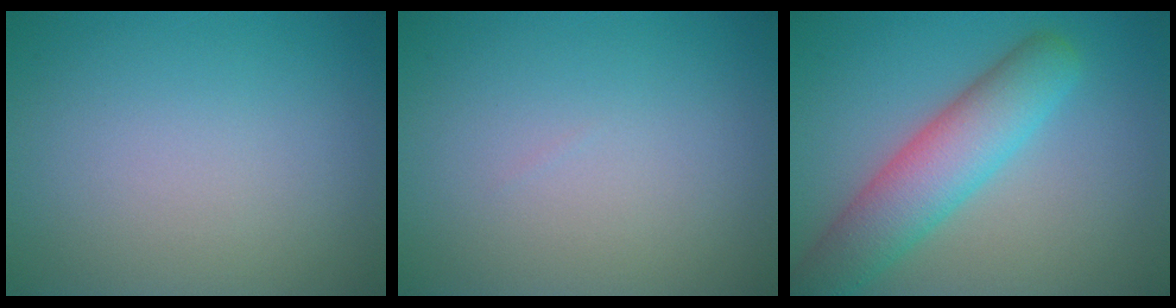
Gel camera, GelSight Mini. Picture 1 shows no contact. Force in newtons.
{"total": 0.0}
{"total": 6.4, "press": 6.4, "slide": 0.4}